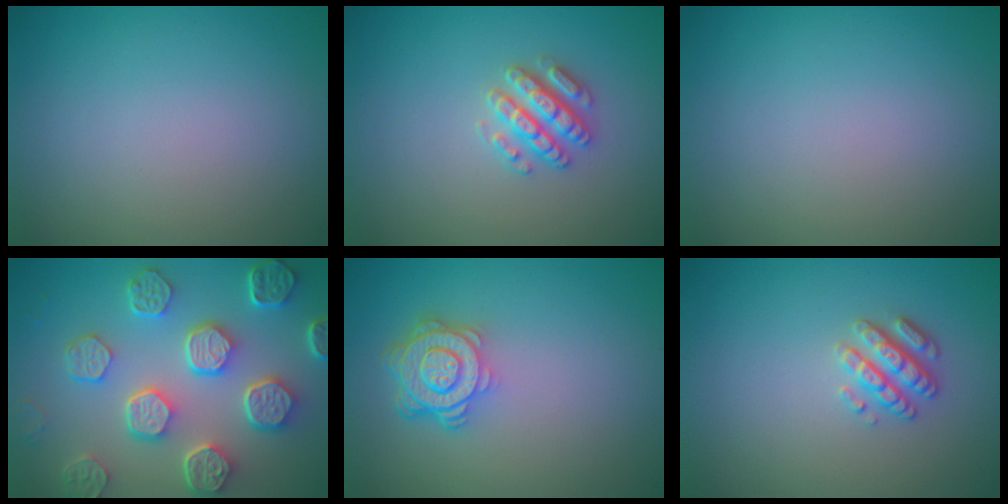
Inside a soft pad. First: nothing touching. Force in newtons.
{"total": 2.9, "press": 2.8, "slide": 0.6}
{"total": 0.0}
{"total": 7.9, "press": 6.0, "slide": 5.2}
{"total": 4.7, "press": 3.6, "slide": 3.1}
{"total": 2.8, "press": 2.5, "slide": 1.0}